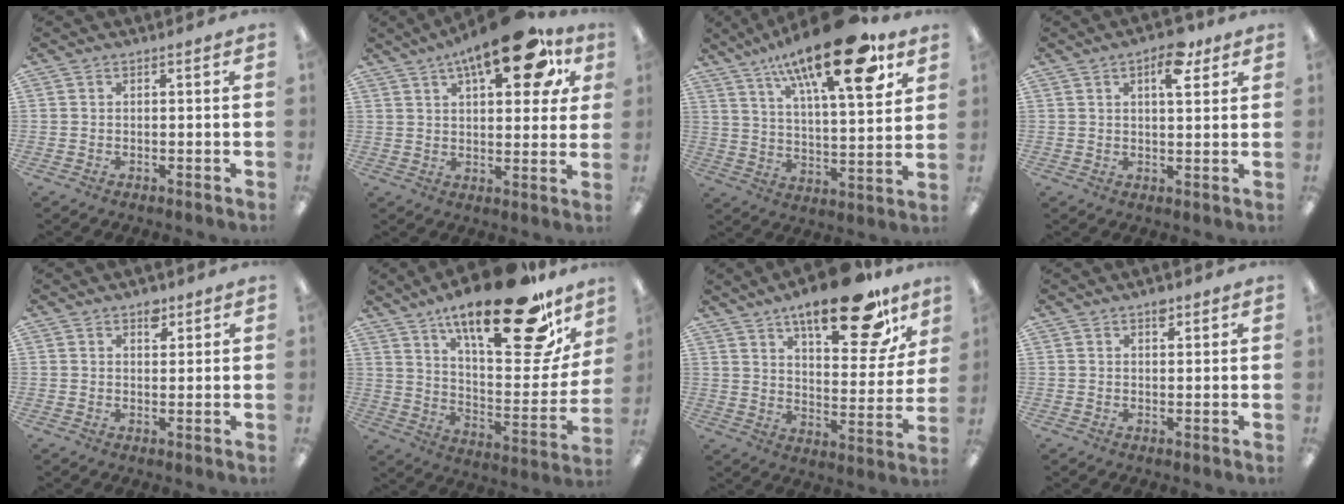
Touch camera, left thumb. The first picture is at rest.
{"total": 19.3, "force": [10.2, 7.6, 14.5], "torque": [-0.202, -0.036, 0.155]}
{"total": 22.7, "force": [14.1, 6.9, 16.3], "torque": [-0.253, -0.072, 0.223]}
{"total": 8.5, "force": [4.5, 3.9, 6.1], "torque": [-0.074, -0.018, 0.069]}
{"total": 3.5, "force": [2.3, 2.0, 1.7], "torque": [-0.005, -0.011, 0.034]}
{"total": 26.6, "force": [18.9, 7.4, 17.2], "torque": [-0.239, -0.132, 0.300]}
{"total": 20.6, "force": [13.9, 7.1, 13.4], "torque": [-0.195, -0.078, 0.223]}
{"total": 2.6, "force": [1.8, 1.4, 1.4], "torque": [-0.006, -0.007, 0.026]}